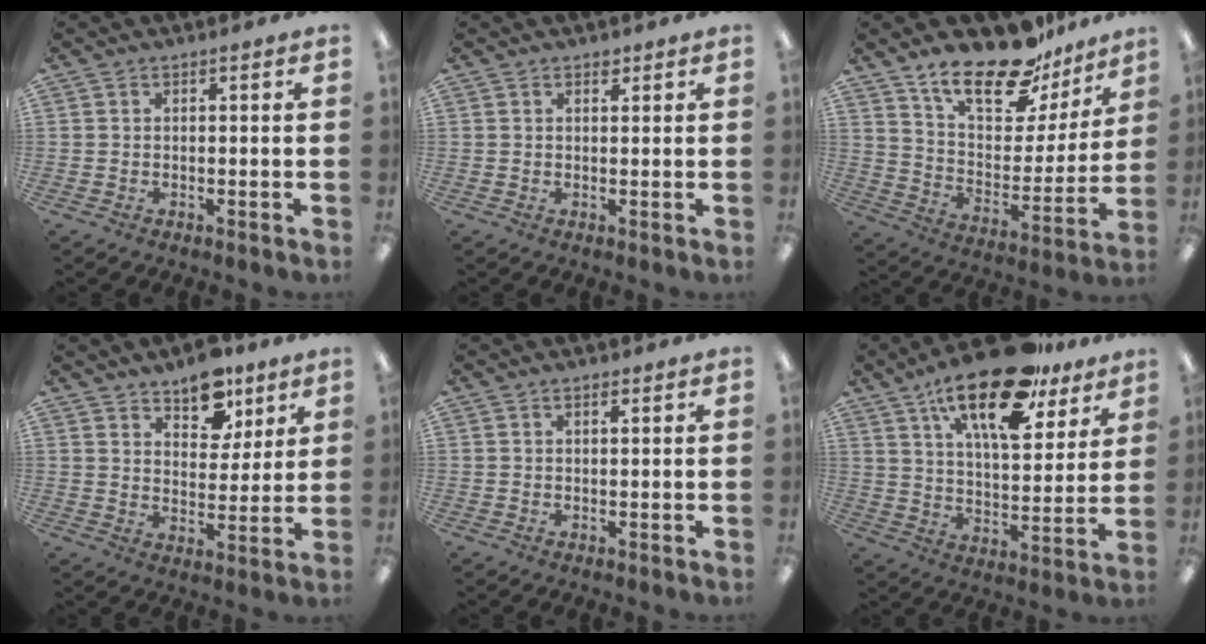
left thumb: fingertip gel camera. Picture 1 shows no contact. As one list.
[{"total": 1.4, "force": [1.1, 0.7, 0.5], "torque": [-0.004, -0.002, 0.018]}, {"total": 20.1, "force": [15.6, 8.2, 9.7], "torque": [-0.158, -0.104, 0.272]}, {"total": 9.9, "force": [7.7, 5.2, 3.5], "torque": [-0.042, -0.044, 0.138]}, {"total": 1.0, "force": [0.7, 0.4, 0.6], "torque": [-0.006, -0.003, 0.011]}, {"total": 21.2, "force": [14.2, 8.2, 13.4], "torque": [-0.218, -0.073, 0.235]}]